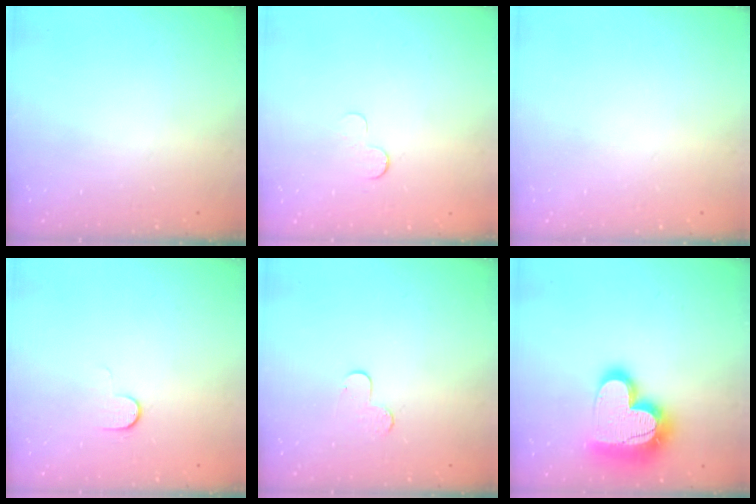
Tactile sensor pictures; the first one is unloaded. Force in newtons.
{"total": 3.7, "press": 3.7, "slide": 0.4}
{"total": 0.0}
{"total": 5.0, "press": 5.0, "slide": 0.5}
{"total": 5.5, "press": 5.5, "slide": 0.5}
{"total": 21.1, "press": 21.1, "slide": 1.5}